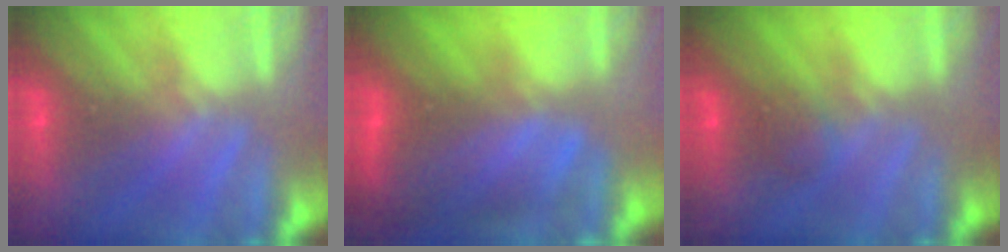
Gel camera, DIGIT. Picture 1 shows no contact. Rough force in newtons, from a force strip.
{"total": 9.6}
{"total": 2.2}